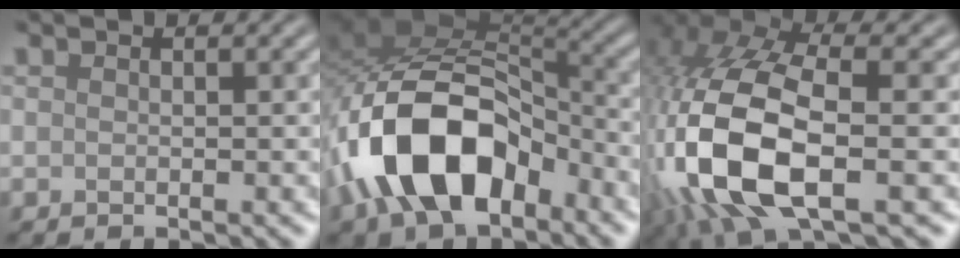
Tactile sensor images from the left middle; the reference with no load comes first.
{"total": 12.0, "force": [-5.2, 6.9, 8.3], "torque": [-0.159, 0.004, -0.097]}
{"total": 13.5, "force": [-3.1, 6.9, 11.2], "torque": [-0.268, -0.013, -0.052]}